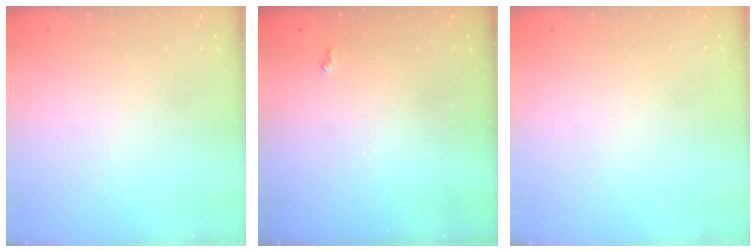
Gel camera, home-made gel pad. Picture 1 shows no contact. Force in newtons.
{"total": 2.5, "press": 2.4, "slide": 0.4}
{"total": 0.0}